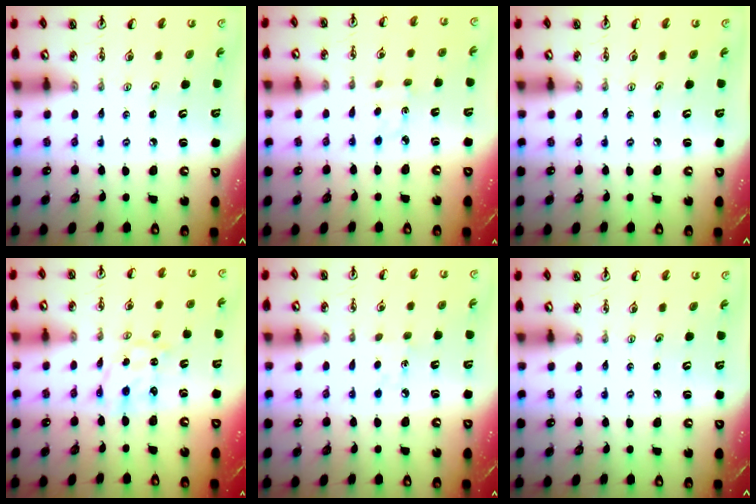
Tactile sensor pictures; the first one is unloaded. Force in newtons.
{"total": 2.3, "press": 2.3, "slide": 0.4}
{"total": 0.0}
{"total": 1.4, "press": 1.4, "slide": 0.0}
{"total": 5.4, "press": 5.4, "slide": 0.6}
{"total": 0.0}